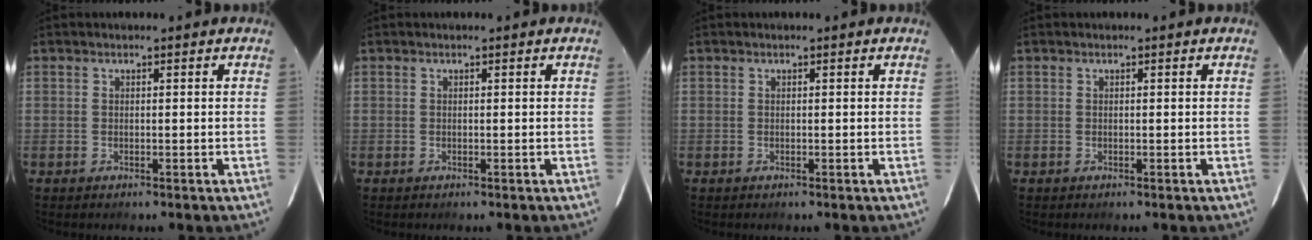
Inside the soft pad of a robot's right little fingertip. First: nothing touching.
{"total": 0.0}
{"total": 0.0}
{"total": 0.0}